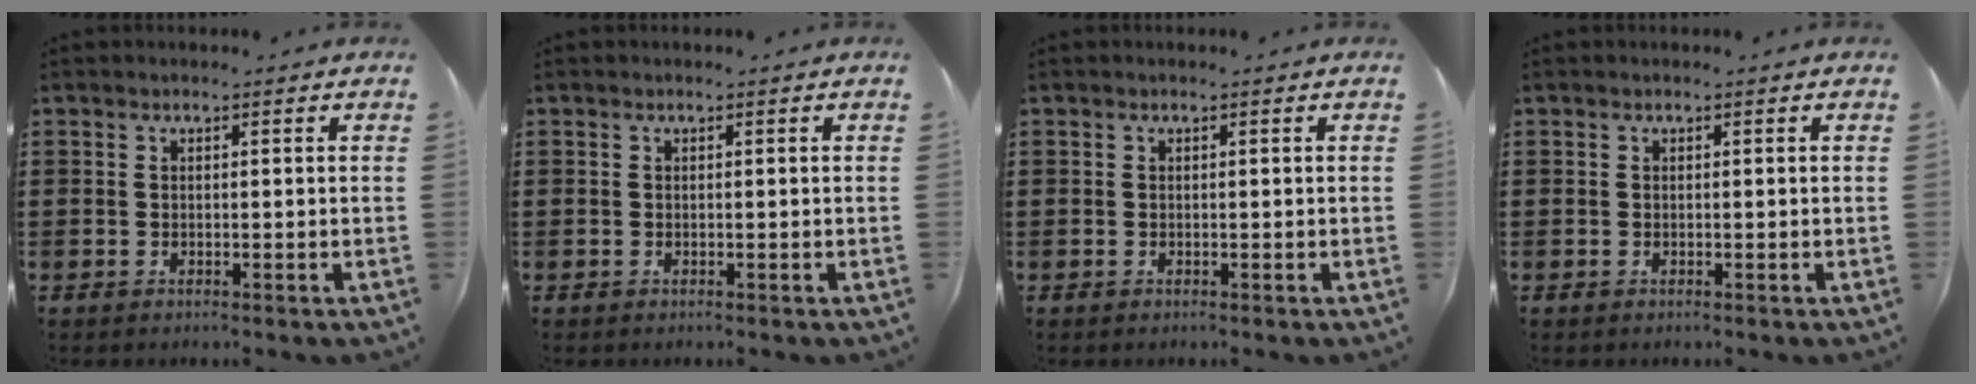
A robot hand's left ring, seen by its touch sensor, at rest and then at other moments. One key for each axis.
{"total": 0.0}
{"total": 0.0}
{"total": 0.0}